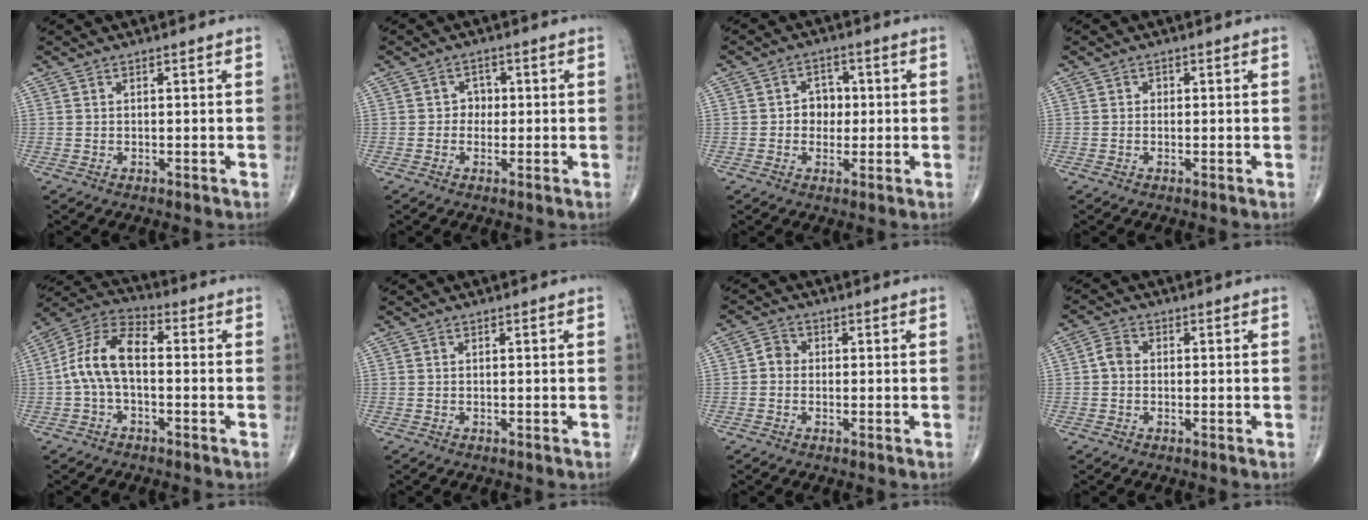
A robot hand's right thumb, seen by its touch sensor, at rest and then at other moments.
{"total": 2.5, "force": [-0.1, 2.3, 1.0], "torque": [0.005, 0.009, -0.010]}
{"total": 4.7, "force": [0.0, 4.0, 2.6], "torque": [-0.007, 0.009, -0.006]}
{"total": 0.7, "force": [0.0, 0.7, 0.3], "torque": [0.001, 0.002, -0.003]}
{"total": 10.7, "force": [-0.7, 5.7, 9.0], "torque": [-0.176, 0.036, -0.023]}
{"total": 0.0}
{"total": 2.5, "force": [-0.3, 2.2, 1.2], "torque": [-0.007, 0.006, -0.014]}
{"total": 2.7, "force": [-0.2, 2.2, 1.6], "torque": [-0.025, 0.009, -0.010]}